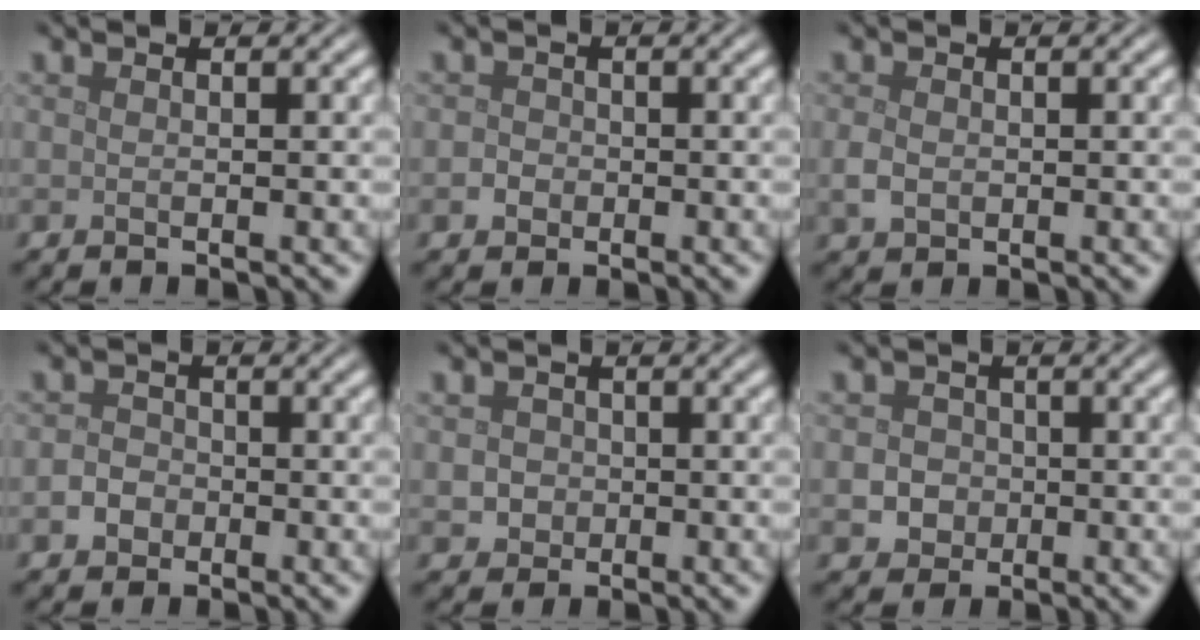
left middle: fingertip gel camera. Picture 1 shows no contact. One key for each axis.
{"total": 1.0, "fx": -0.3, "fy": 0.9, "fz": 0.3, "tx": 0.000, "ty": -0.001, "tz": -0.010}
{"total": 1.6, "fx": -0.2, "fy": 1.2, "fz": 1.0, "tx": -0.023, "ty": -0.004, "tz": -0.004}
{"total": 1.8, "fx": -0.6, "fy": 1.5, "fz": 0.7, "tx": -0.007, "ty": 0.002, "tz": -0.016}
{"total": 2.3, "fx": 0.2, "fy": 2.1, "fz": 0.8, "tx": -0.004, "ty": 0.008, "tz": 0.004}
{"total": 2.4, "fx": -0.4, "fy": 2.2, "fz": 0.8, "tx": 0.005, "ty": 0.000, "tz": -0.015}